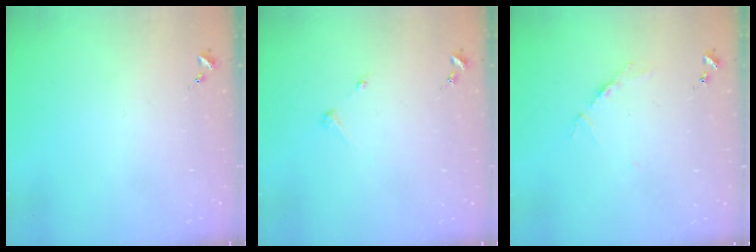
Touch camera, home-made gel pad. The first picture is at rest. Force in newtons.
{"total": 2.7, "press": 2.7, "slide": 0.3}
{"total": 3.9, "press": 3.8, "slide": 0.5}